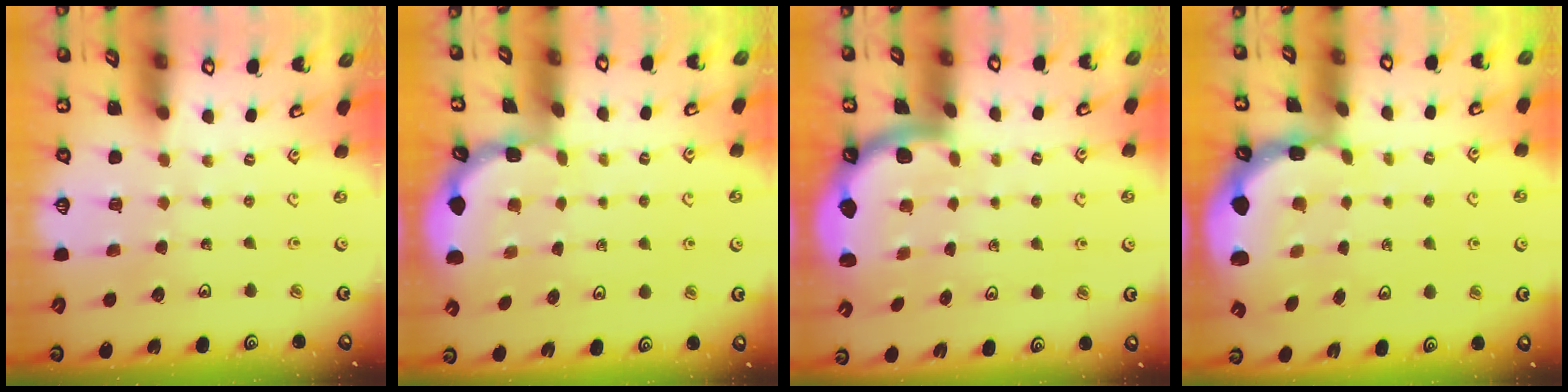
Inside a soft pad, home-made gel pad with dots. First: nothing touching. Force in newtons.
{"total": 1.7, "press": 1.7, "slide": 0.2}
{"total": 1.8, "press": 1.8, "slide": 0.3}
{"total": 2.5, "press": 2.4, "slide": 0.9}